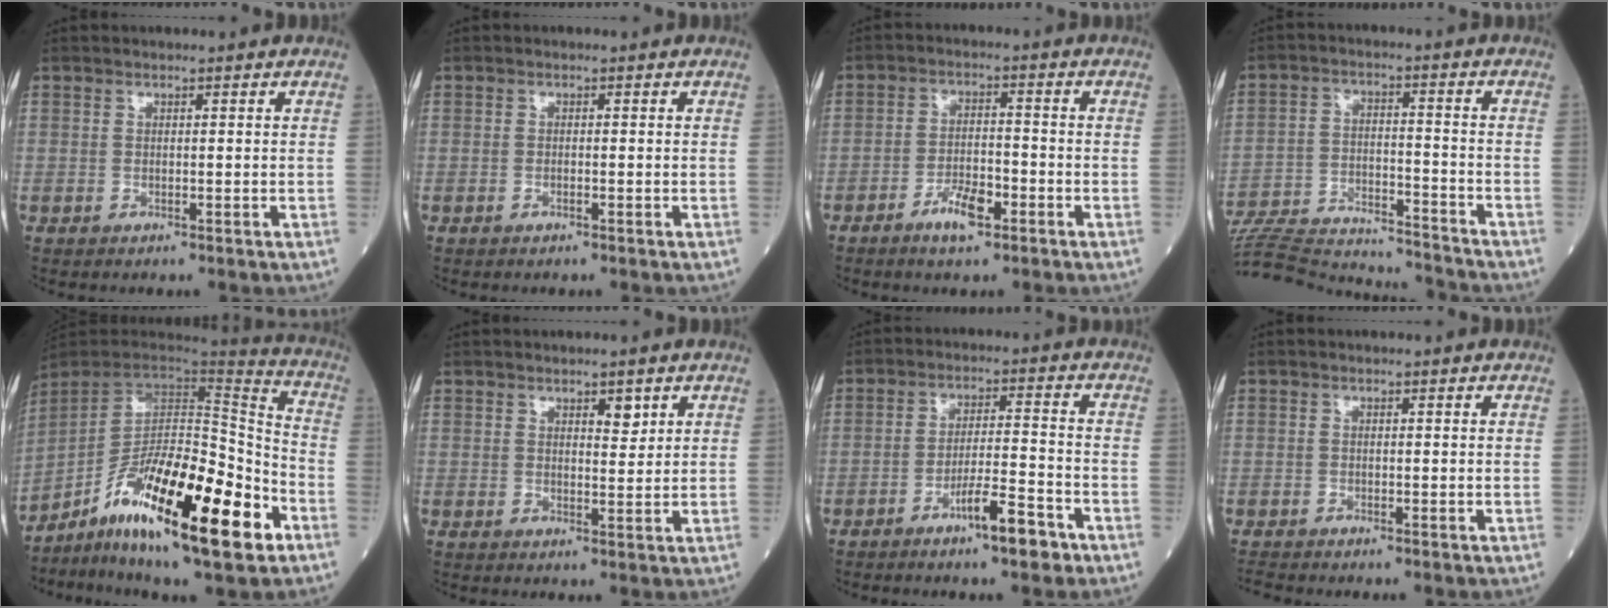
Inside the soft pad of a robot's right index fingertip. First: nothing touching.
{"total": 0.7, "force": [-0.5, 0.1, 0.6], "torque": [-0.015, 0.001, -0.009]}
{"total": 5.3, "force": [-3.1, 1.6, 4.0], "torque": [-0.077, 0.002, -0.056]}
{"total": 21.0, "force": [-20.1, 2.7, 5.4], "torque": [-0.134, -0.007, -0.305]}
{"total": 23.7, "force": [-11.7, 4.6, 20.1], "torque": [-0.329, -0.023, -0.200]}
{"total": 2.3, "force": [1.3, 0.8, 1.7], "torque": [-0.023, -0.004, 0.020]}
{"total": 7.2, "force": [-4.6, 0.6, 5.6], "torque": [-0.091, -0.001, -0.077]}
{"total": 1.2, "force": [-1.2, 0.1, -0.1], "torque": [0.002, -0.006, -0.024]}